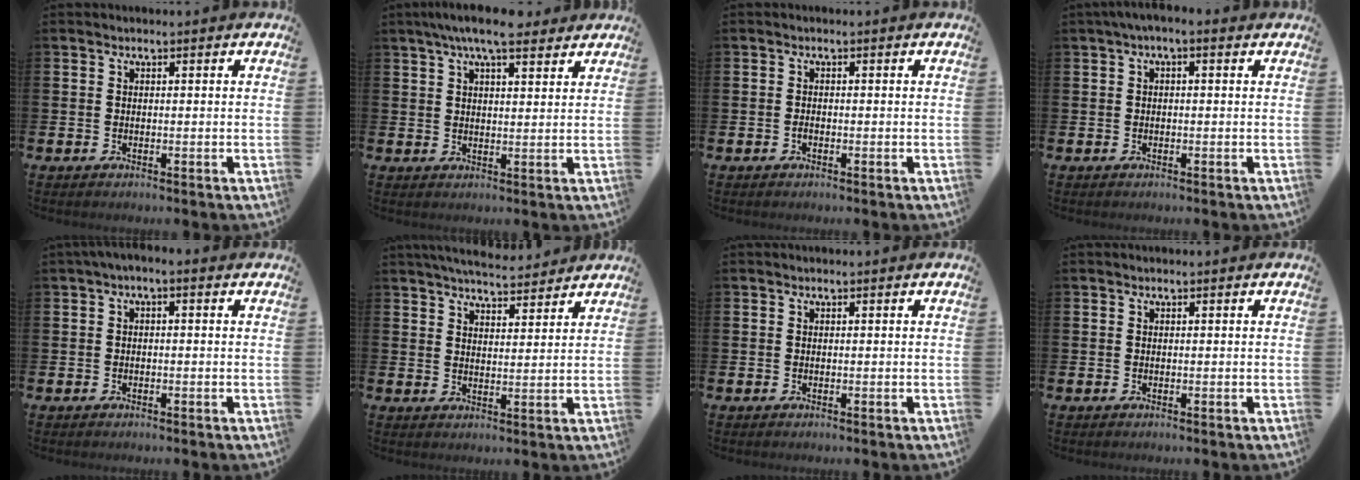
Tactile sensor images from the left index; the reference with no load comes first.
{"total": 6.6, "force": [5.5, 1.5, 3.3], "torque": [-0.068, -0.013, 0.097]}
{"total": 0.8, "force": [-0.5, 0.3, 0.5], "torque": [-0.016, 0.003, -0.009]}
{"total": 1.2, "force": [-0.3, 0.4, 1.1], "torque": [-0.019, 0.003, -0.008]}
{"total": 1.1, "force": [-0.7, 0.3, 0.8], "torque": [-0.013, 0.000, -0.014]}
{"total": 5.5, "force": [5.4, 0.7, 0.8], "torque": [-0.019, -0.028, 0.096]}
{"total": 0.0}
{"total": 0.0}